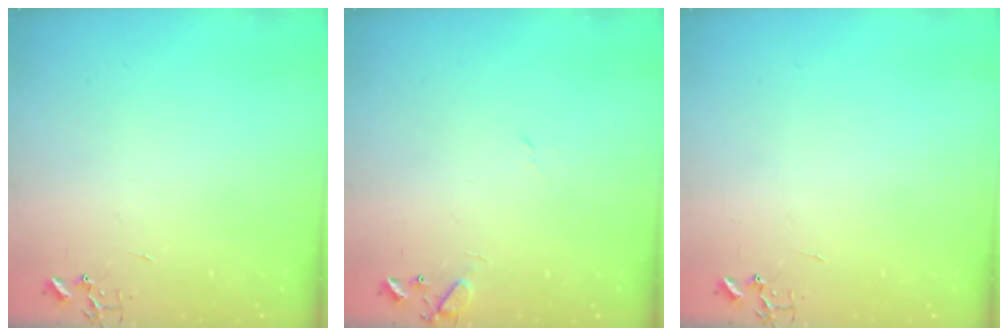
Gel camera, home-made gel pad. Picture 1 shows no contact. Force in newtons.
{"total": 8.6, "press": 8.5, "slide": 1.1}
{"total": 0.0}